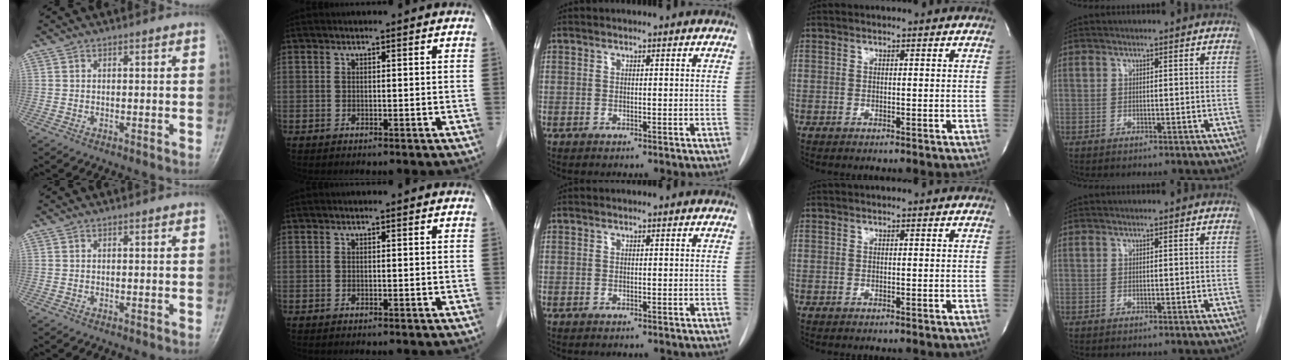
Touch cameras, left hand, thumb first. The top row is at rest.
{}